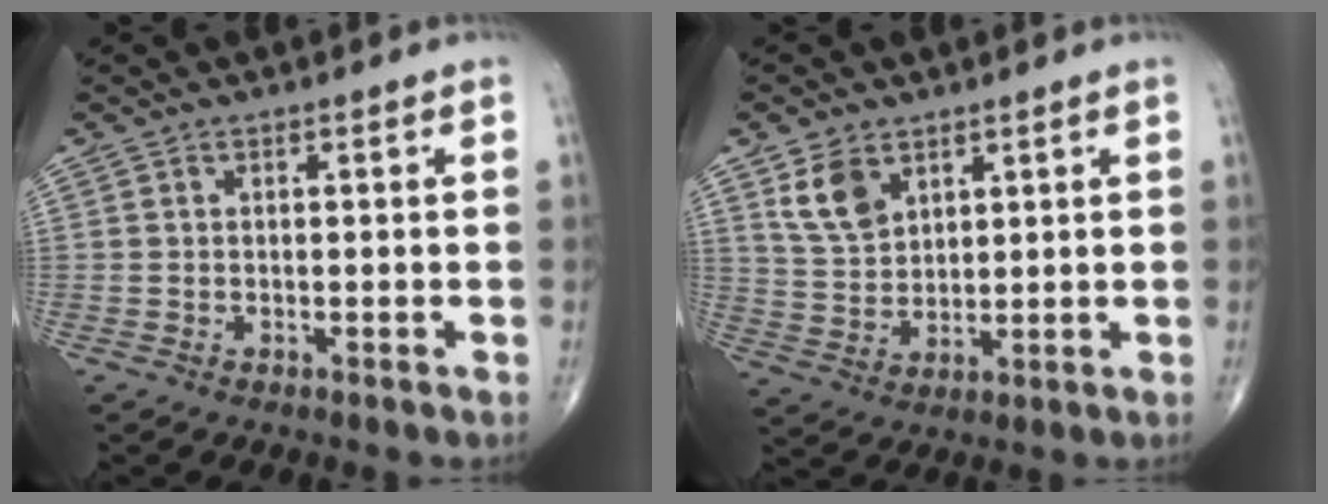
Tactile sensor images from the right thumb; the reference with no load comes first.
{"total": 7.5, "force": [4.1, 4.8, 4.0], "torque": [-0.062, -0.019, 0.089]}